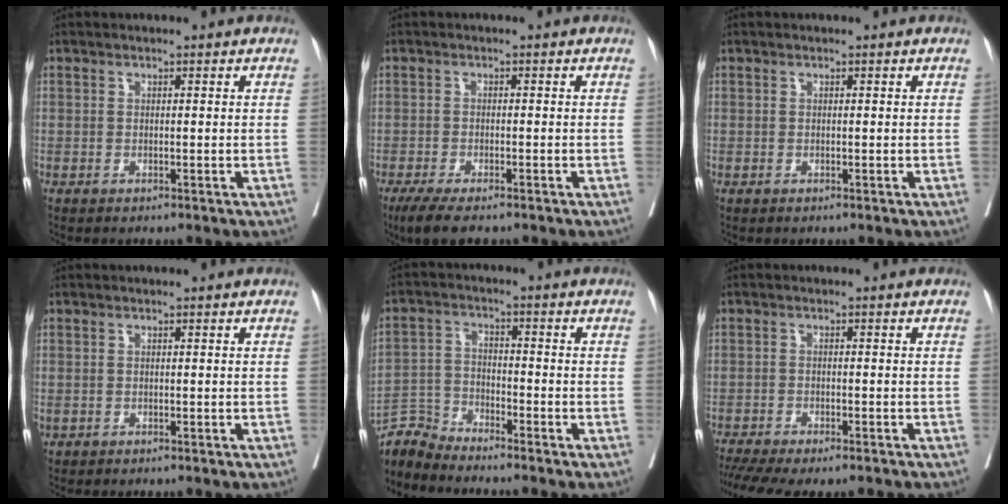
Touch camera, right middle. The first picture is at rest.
{"total": 5.7, "force": [-4.3, 1.1, 3.6], "torque": [-0.057, -0.014, -0.071]}
{"total": 0.0}
{"total": 0.0}
{"total": 5.1, "force": [-5.0, -0.4, -1.0], "torque": [0.012, -0.002, -0.101]}
{"total": 11.3, "force": [-9.4, 2.4, 5.8], "torque": [-0.101, -0.012, -0.134]}